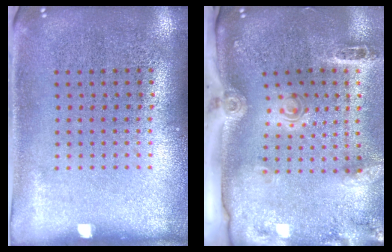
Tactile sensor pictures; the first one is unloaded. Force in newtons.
{"total": 3.0, "press": 2.1, "slide": 2.2}